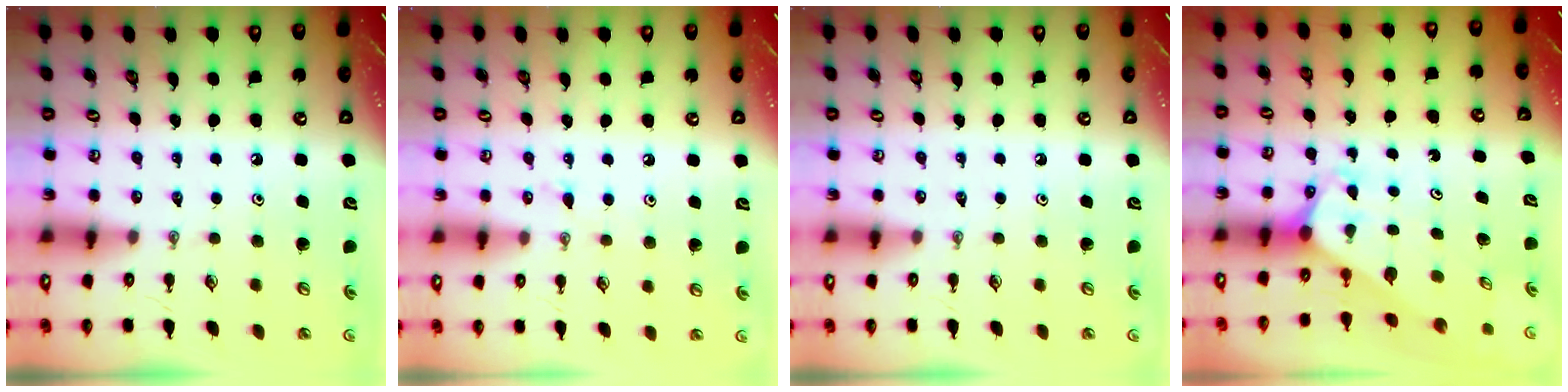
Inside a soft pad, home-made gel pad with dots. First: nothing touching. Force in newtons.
{"total": 5.0, "press": 4.9, "slide": 0.6}
{"total": 0.0}
{"total": 1.8, "press": 1.8, "slide": 0.1}